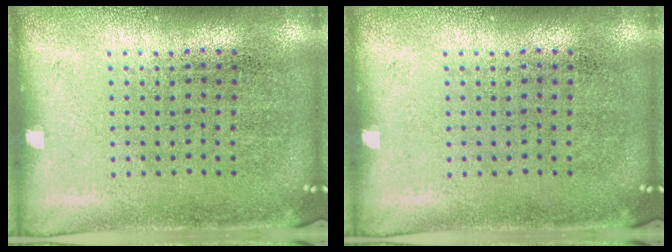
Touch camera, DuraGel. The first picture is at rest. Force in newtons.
{"total": 0.0}